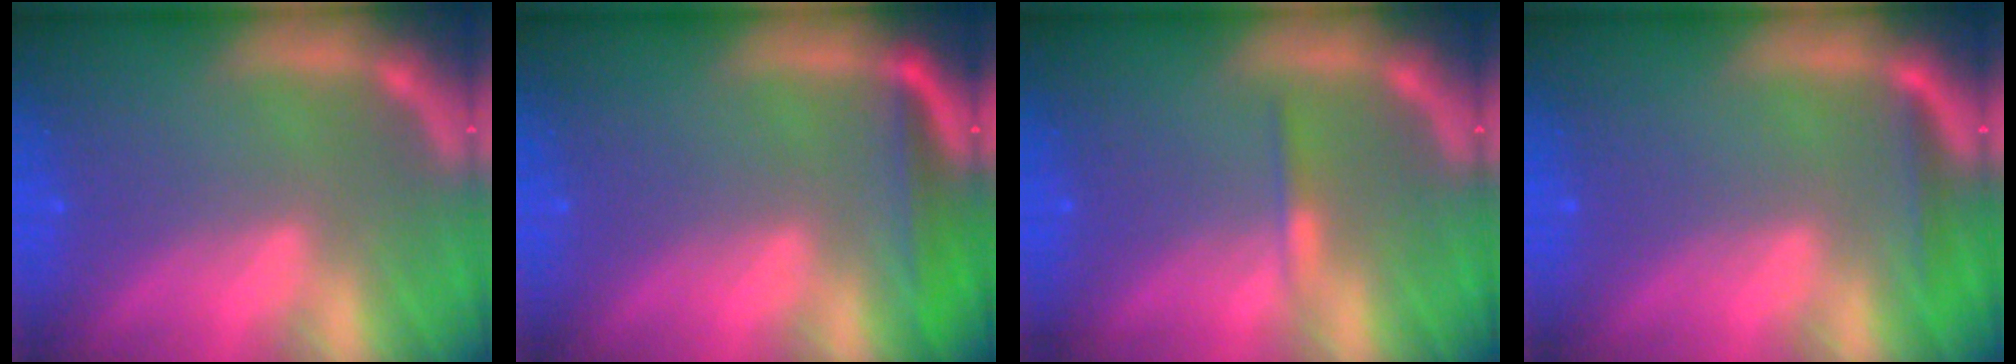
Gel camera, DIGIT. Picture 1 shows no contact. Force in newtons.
{"total": 3.0}
{"total": 0.9}
{"total": 1.4}